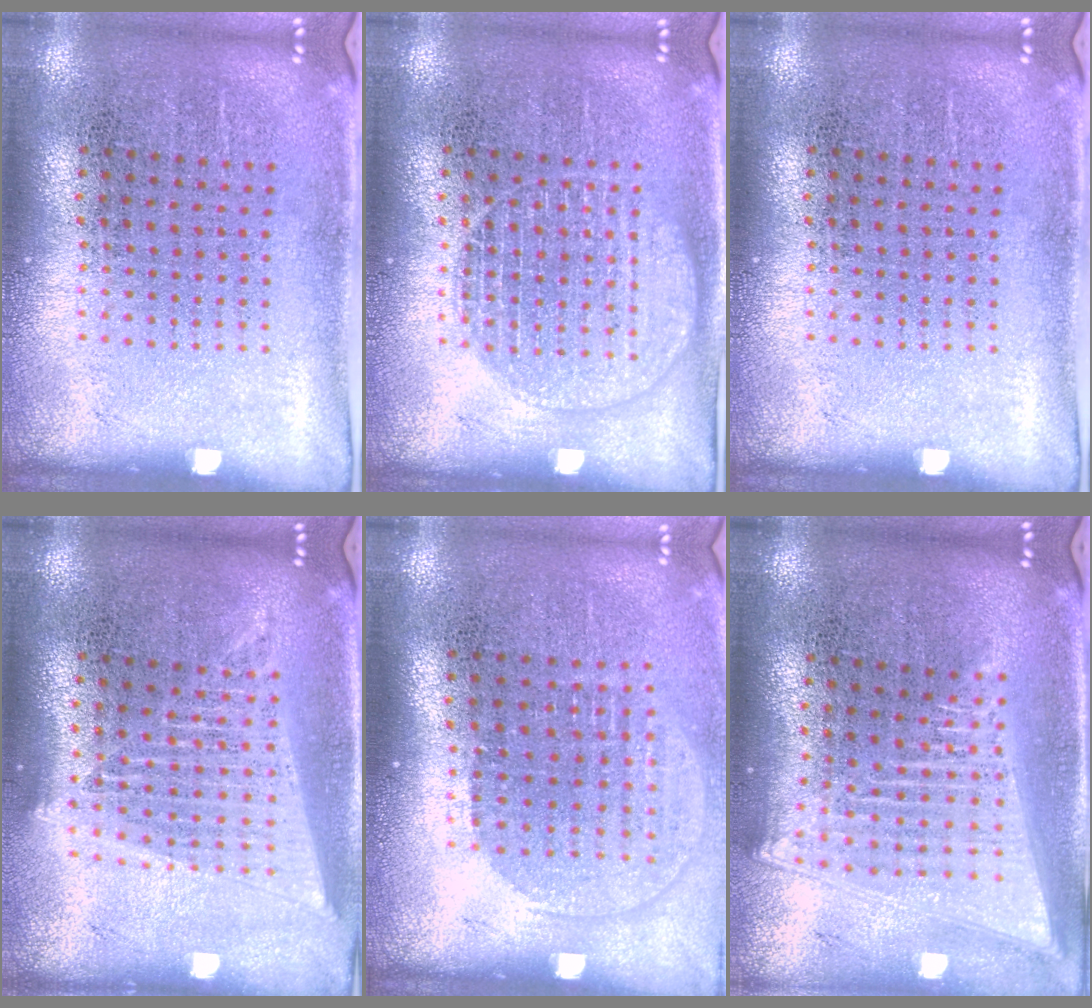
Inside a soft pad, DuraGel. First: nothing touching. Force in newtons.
{"total": 2.6, "press": 2.6, "slide": 0.4}
{"total": 0.0}
{"total": 1.7, "press": 1.5, "slide": 0.8}
{"total": 1.4, "press": 1.1, "slide": 0.7}
{"total": 2.1, "press": 1.8, "slide": 1.1}